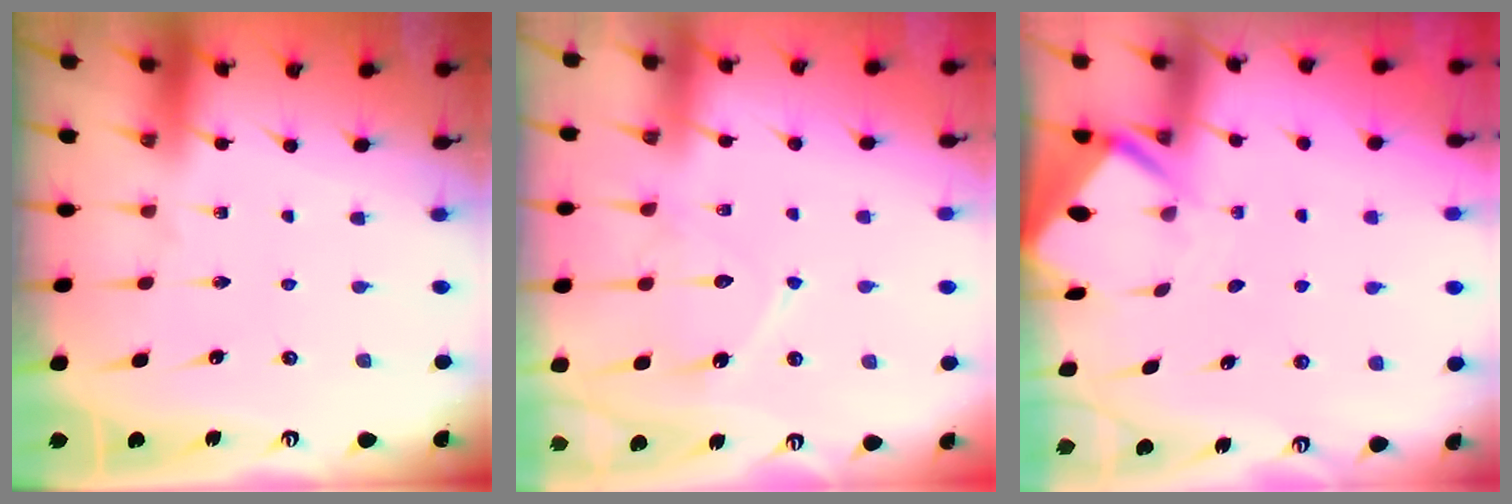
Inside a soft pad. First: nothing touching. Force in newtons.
{"total": 12.0, "press": 12.0, "slide": 1.1}
{"total": 3.3, "press": 3.3, "slide": 0.3}